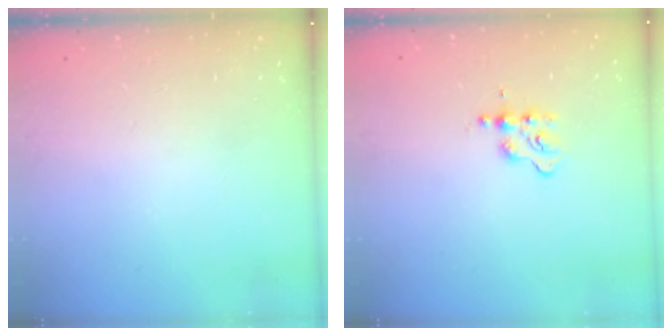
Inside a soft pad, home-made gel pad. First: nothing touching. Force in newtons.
{"total": 2.4, "press": 2.4, "slide": 0.3}